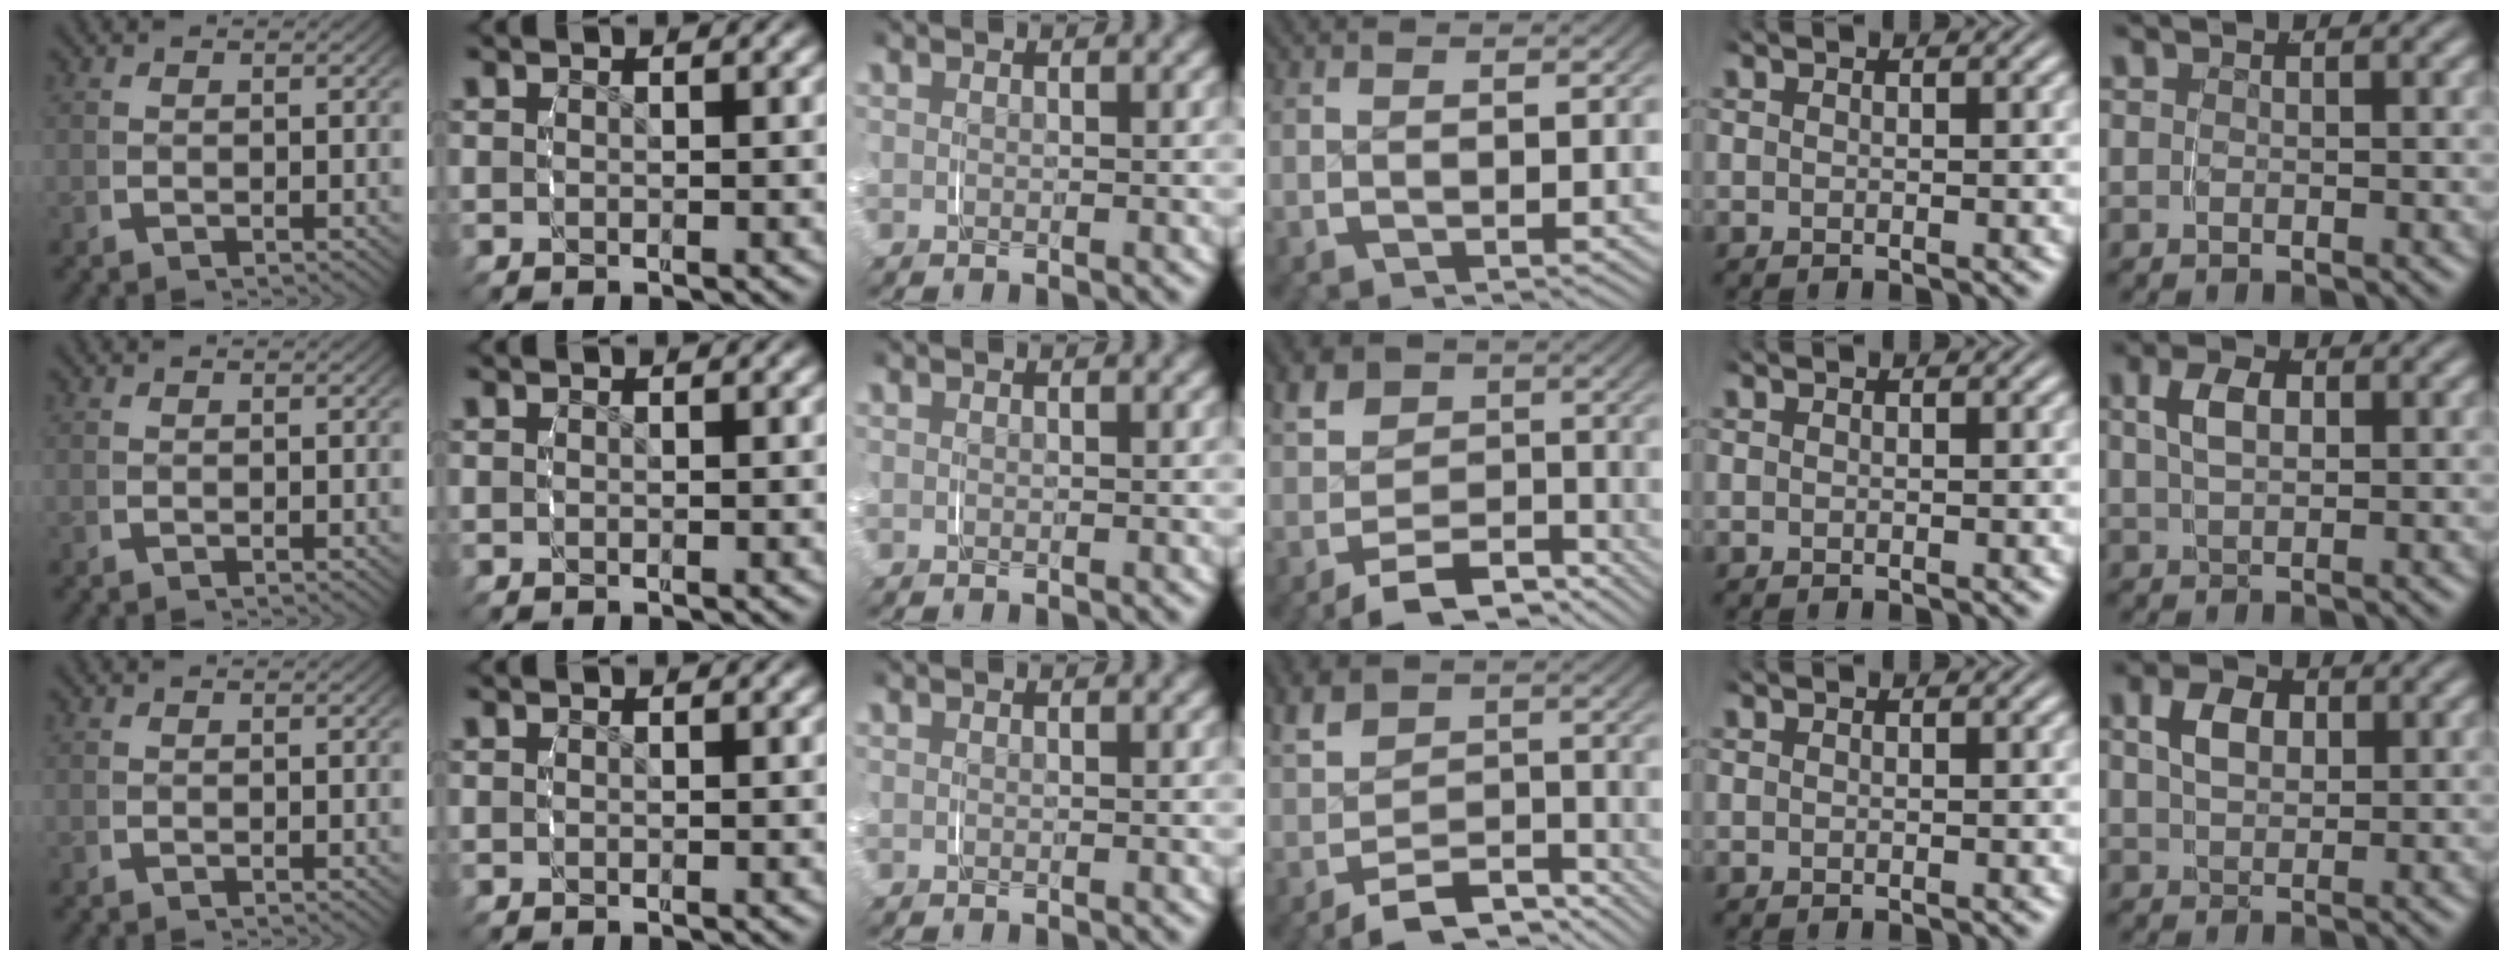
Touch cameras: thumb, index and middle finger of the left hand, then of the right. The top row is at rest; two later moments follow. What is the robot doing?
{"motion": "grasp_and_lifting", "object": "ribbon"}